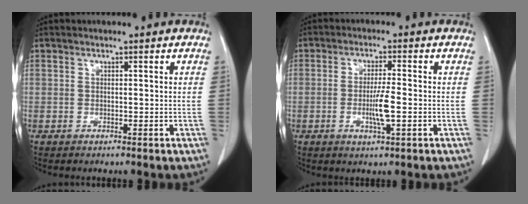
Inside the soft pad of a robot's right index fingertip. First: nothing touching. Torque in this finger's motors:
{"motor_torque": [0.94, -0.06, 0.35, 0.10]}